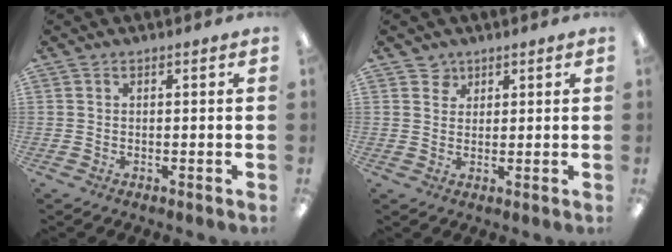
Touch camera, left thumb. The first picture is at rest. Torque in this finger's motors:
{"motor_torque": [0.04, -0.07, -0.38, 0.07, -0.06]}